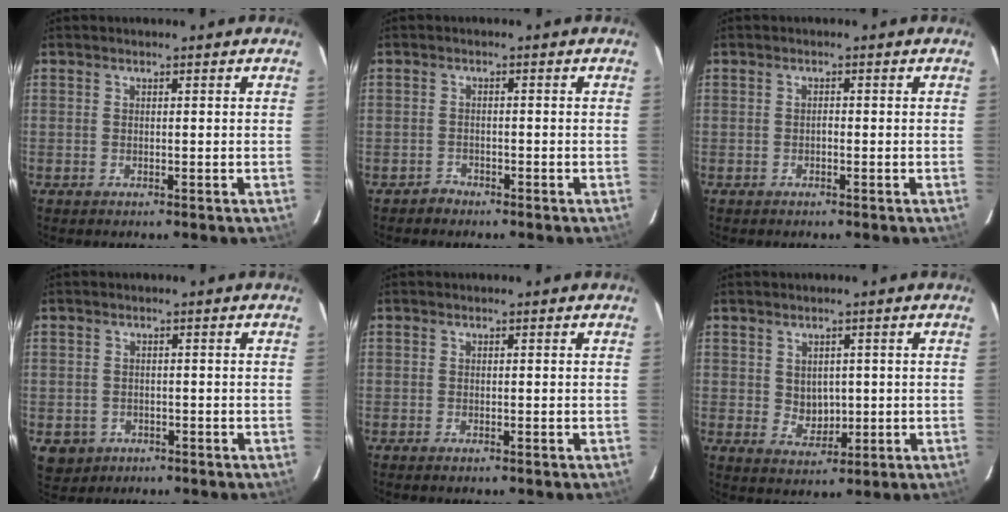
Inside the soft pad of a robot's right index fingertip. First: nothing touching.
{"total": 1.6, "force": [-1.3, 0.9, -0.3], "torque": [0.003, 0.007, -0.023]}
{"total": 0.6, "force": [-0.4, 0.3, 0.3], "torque": [-0.003, 0.003, -0.008]}
{"total": 4.4, "force": [-1.5, 4.0, 1.1], "torque": [-0.028, 0.005, -0.012]}
{"total": 0.7, "force": [-0.6, 0.1, 0.3], "torque": [-0.006, -0.002, -0.012]}
{"total": 4.2, "force": [0.5, 3.5, 2.3], "torque": [-0.037, 0.003, 0.018]}